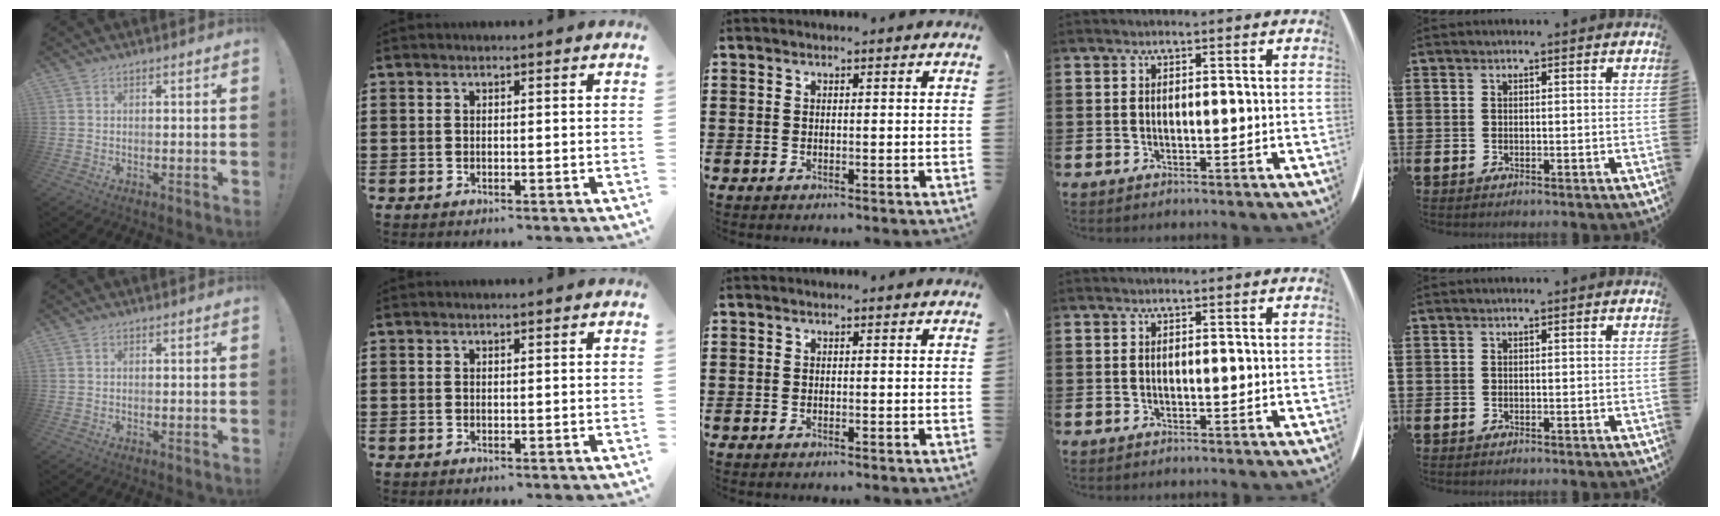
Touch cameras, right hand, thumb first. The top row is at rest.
{}